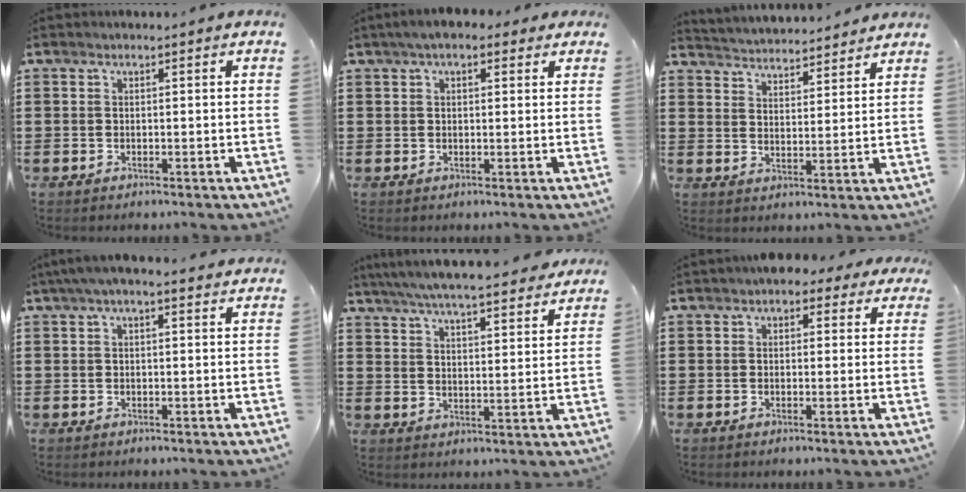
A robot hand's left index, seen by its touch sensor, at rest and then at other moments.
{"total": 3.4, "force": [2.3, 1.5, 2.0], "torque": [-0.046, 0.008, 0.042]}
{"total": 3.8, "force": [3.7, 0.0, -0.5], "torque": [-0.010, -0.027, 0.063]}
{"total": 2.8, "force": [1.8, 0.7, 2.1], "torque": [-0.045, 0.007, 0.032]}
{"total": 6.3, "force": [6.0, 0.0, 1.9], "torque": [-0.062, -0.030, 0.107]}
{"total": 2.8, "force": [1.8, 1.7, 1.4], "torque": [-0.019, 0.004, 0.028]}